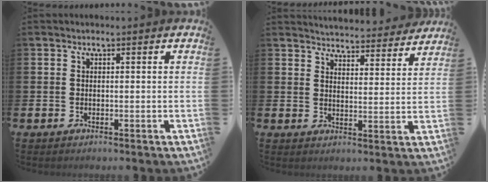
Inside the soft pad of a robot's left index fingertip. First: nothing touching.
{"total": 5.0, "force": [5.0, 0.5, -0.1], "torque": [-0.005, -0.043, 0.087]}